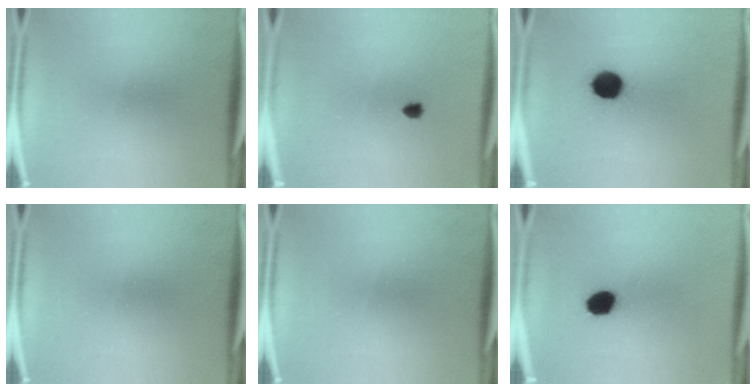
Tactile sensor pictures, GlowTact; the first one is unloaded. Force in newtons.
{"total": 1.1}
{"total": 9.0}
{"total": 0.0}
{"total": 0.0}
{"total": 6.1}